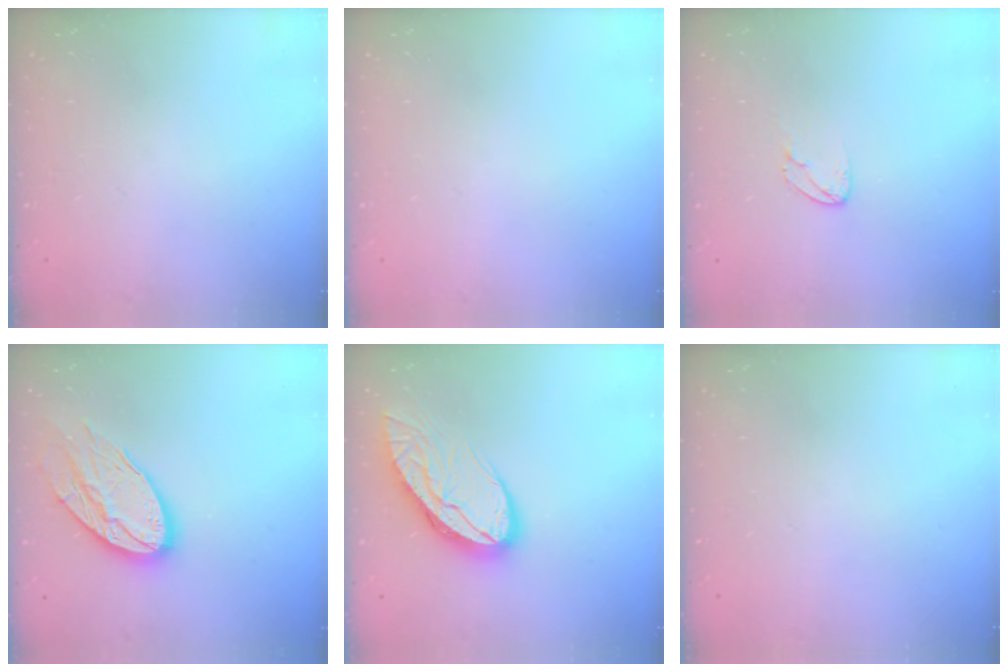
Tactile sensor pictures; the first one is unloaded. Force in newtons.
{"total": 0.0}
{"total": 5.8, "press": 5.8, "slide": 0.4}
{"total": 17.7, "press": 17.6, "slide": 1.7}
{"total": 13.0, "press": 12.9, "slide": 1.1}
{"total": 0.0}